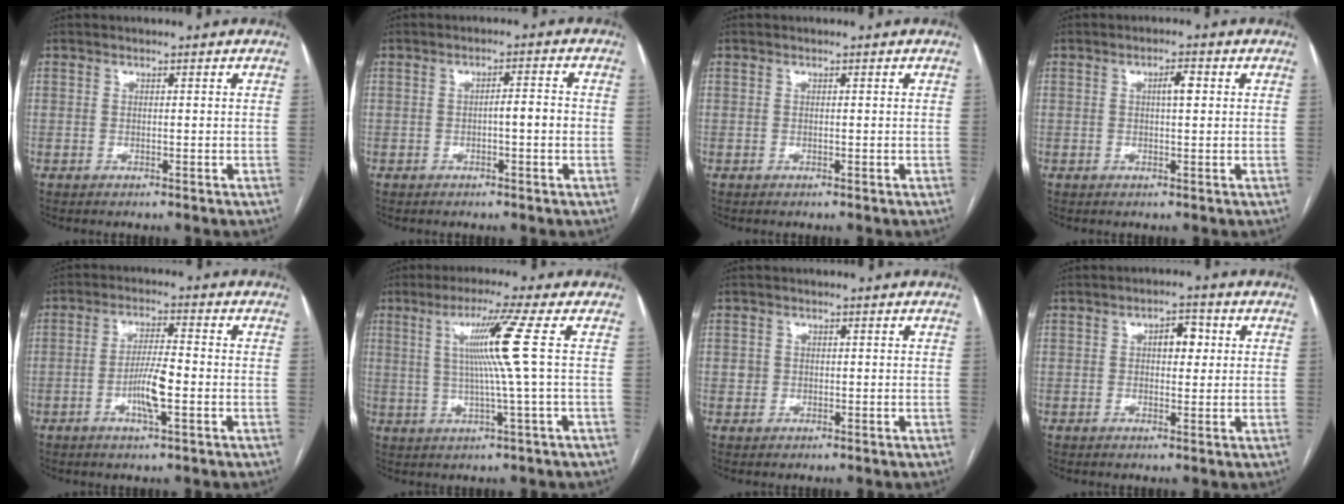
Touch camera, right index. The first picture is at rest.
{"total": 2.9, "force": [-0.5, 0.4, 2.8], "torque": [-0.040, 0.007, -0.009]}
{"total": 0.0}
{"total": 2.6, "force": [0.6, 0.6, 2.4], "torque": [-0.042, 0.005, 0.010]}
{"total": 6.2, "force": [-1.8, 0.7, 5.8], "torque": [-0.116, -0.001, -0.033]}
{"total": 8.6, "force": [1.7, -2.5, 8.1], "torque": [-0.142, 0.004, 0.040]}
{"total": 1.4, "force": [0.1, 1.3, 0.2], "torque": [0.000, 0.007, 0.003]}
{"total": 4.0, "force": [1.0, 2.0, 3.3], "torque": [-0.050, 0.013, 0.014]}